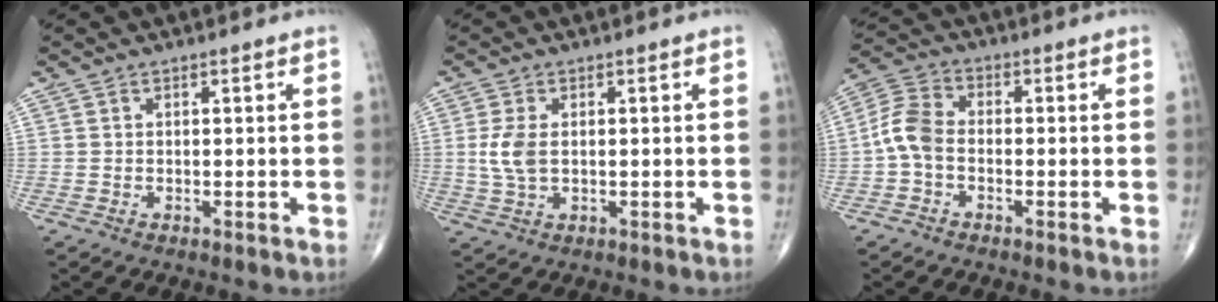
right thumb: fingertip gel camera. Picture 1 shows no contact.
{"total": 4.8, "force": [0.3, 2.6, 4.0], "torque": [-0.095, 0.000, 0.008]}
{"total": 6.6, "force": [-1.3, 4.2, 4.9], "torque": [-0.099, 0.021, -0.040]}